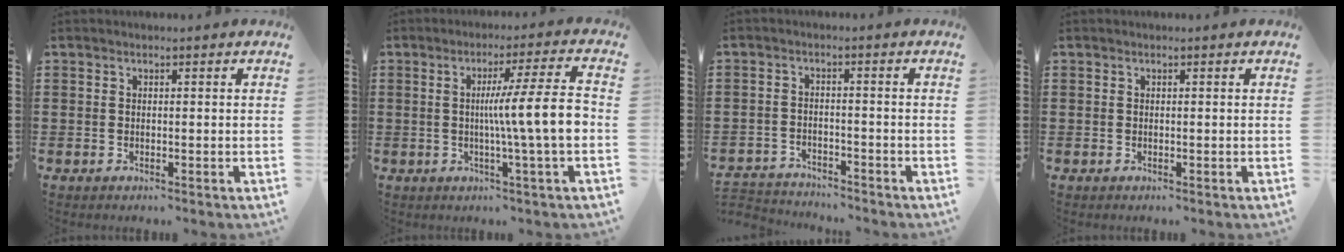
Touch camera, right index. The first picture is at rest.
{"total": 9.9, "force": [-0.4, 0.0, 9.9], "torque": [-0.158, -0.011, -0.016]}
{"total": 3.1, "force": [-3.1, 0.4, -0.3], "torque": [-0.005, -0.001, -0.068]}
{"total": 0.0}